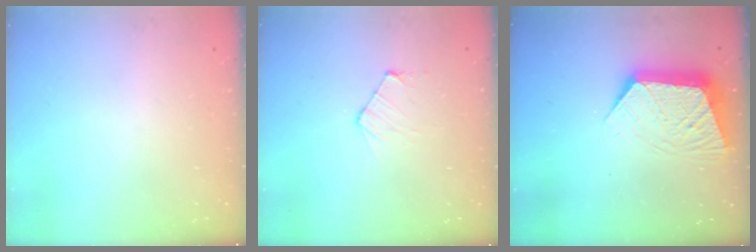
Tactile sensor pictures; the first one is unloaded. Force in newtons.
{"total": 4.8, "press": 4.7, "slide": 0.5}
{"total": 11.2, "press": 11.1, "slide": 0.8}